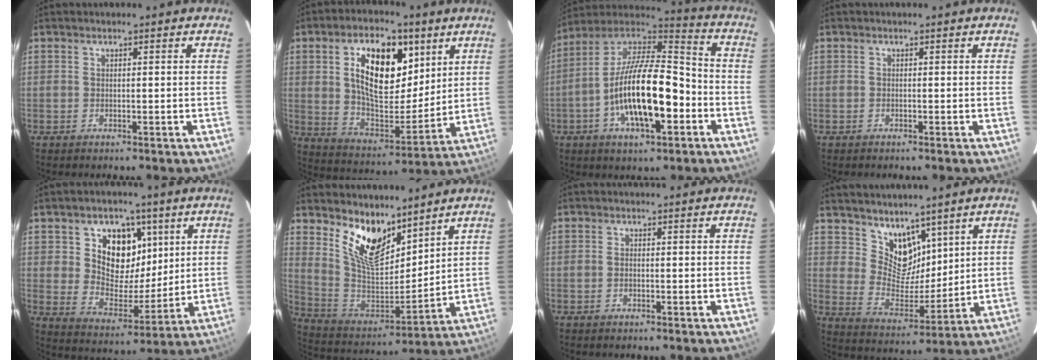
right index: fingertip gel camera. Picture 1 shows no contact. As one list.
[{"total": 17.8, "force": [6.4, 9.0, 14.0], "torque": [-0.240, 0.010, 0.114]}, {"total": 20.0, "force": [-6.0, 7.5, 17.6], "torque": [-0.330, 0.003, -0.112]}, {"total": 0.0}, {"total": 12.7, "force": [4.8, 9.2, 7.2], "torque": [-0.129, -0.002, 0.091]}, {"total": 13.8, "force": [9.7, 6.1, 7.7], "torque": [-0.150, -0.013, 0.192]}, {"total": 0.7, "force": [-0.4, 0.4, 0.3], "torque": [-0.006, 0.002, -0.009]}, {"total": 9.3, "force": [6.7, 5.5, 3.3], "torque": [-0.051, -0.004, 0.135]}]